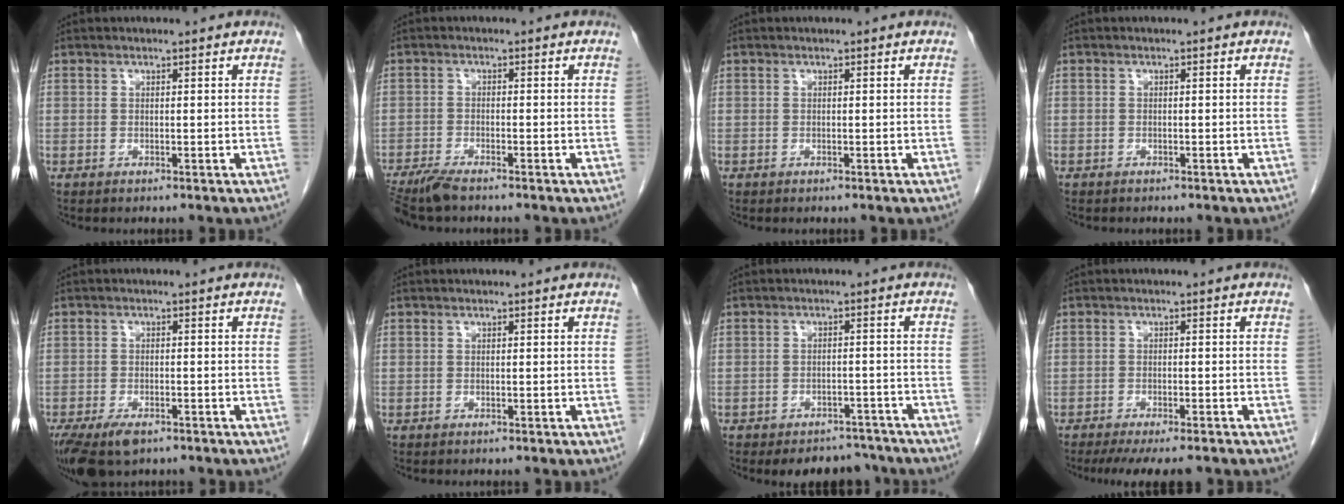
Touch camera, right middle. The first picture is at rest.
{"total": 5.1, "force": [-4.2, 0.7, 2.7], "torque": [-0.051, -0.013, -0.078]}
{"total": 0.0}
{"total": 0.8, "force": [-0.6, 0.4, 0.0], "torque": [-0.011, 0.001, -0.012]}
{"total": 7.6, "force": [-5.2, 3.3, 4.6], "torque": [-0.086, -0.012, -0.086]}
{"total": 0.0}
{"total": 6.8, "force": [-6.0, 3.0, 1.2], "torque": [0.005, 0.007, -0.078]}
{"total": 8.9, "force": [-7.3, 1.8, 4.8], "torque": [-0.060, -0.012, -0.104]}